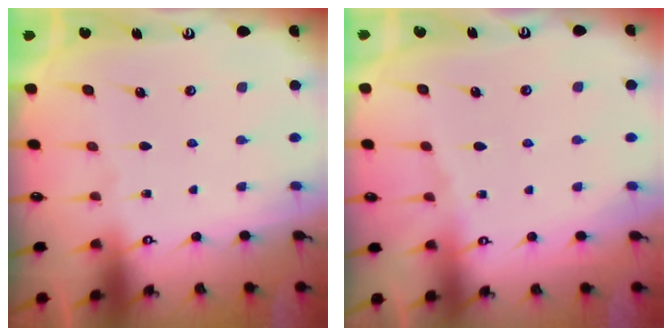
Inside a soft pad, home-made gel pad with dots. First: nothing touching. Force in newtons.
{"total": 3.5, "press": 3.4, "slide": 0.7}